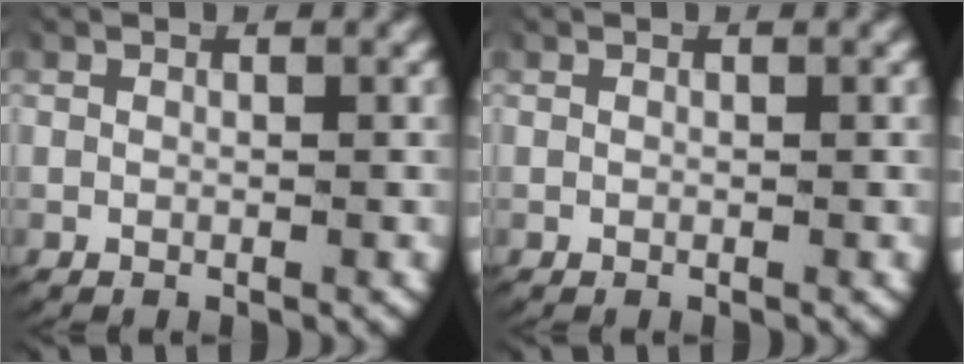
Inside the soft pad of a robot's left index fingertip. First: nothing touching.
{"total": 0.0}